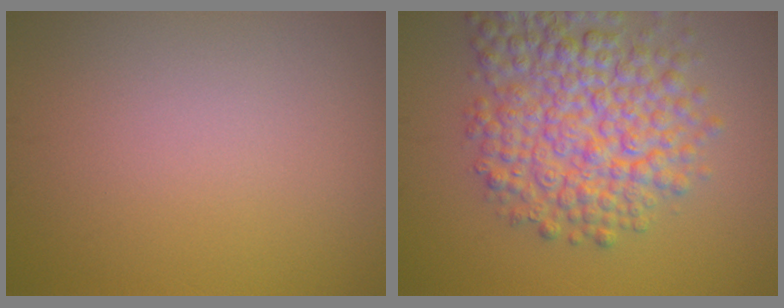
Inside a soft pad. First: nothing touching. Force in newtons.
{"total": 8.4, "press": 8.4, "slide": 0.3}